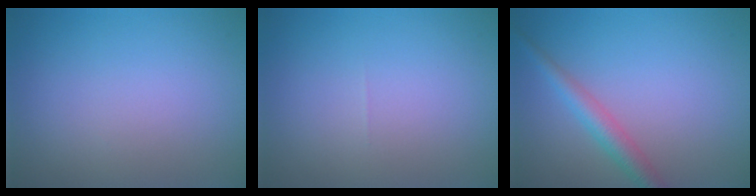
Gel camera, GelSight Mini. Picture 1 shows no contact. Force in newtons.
{"total": 0.0}
{"total": 2.7, "press": 2.7, "slide": 0.1}